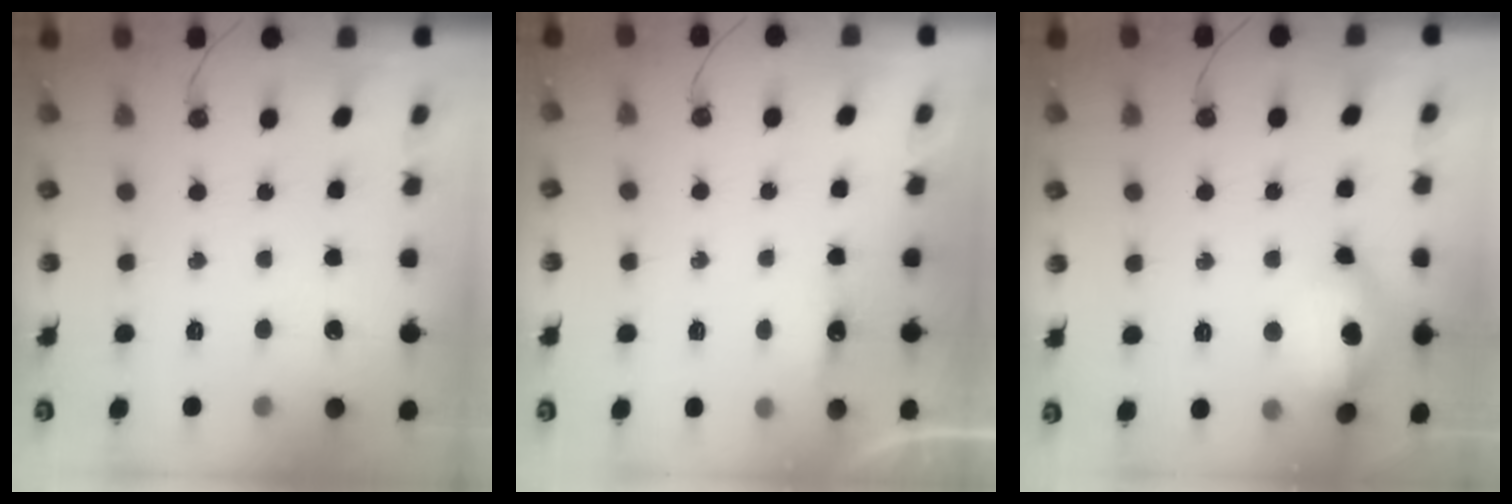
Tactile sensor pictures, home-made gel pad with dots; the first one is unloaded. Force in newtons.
{"total": 2.7, "press": 2.6, "slide": 0.4}
{"total": 14.6, "press": 14.5, "slide": 1.8}